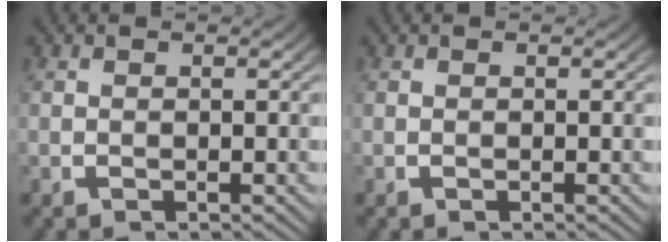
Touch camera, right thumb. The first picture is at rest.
{"total": 0.0}